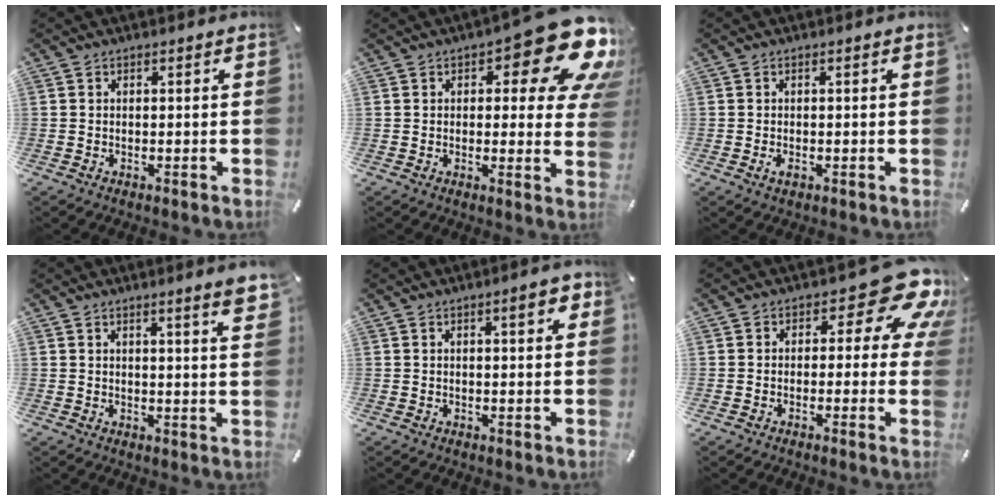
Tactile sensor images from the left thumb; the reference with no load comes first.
{"total": 16.9, "force": [8.5, 6.6, 13.0], "torque": [-0.160, -0.062, 0.139]}
{"total": 1.4, "force": [-0.6, 0.6, 1.1], "torque": [-0.020, -0.001, -0.008]}
{"total": 5.3, "force": [3.2, 0.2, 4.3], "torque": [-0.071, -0.015, 0.051]}
{"total": 4.5, "force": [1.9, 1.3, 3.9], "torque": [-0.055, -0.003, 0.025]}
{"total": 13.5, "force": [5.9, 6.2, 10.4], "torque": [-0.127, -0.037, 0.099]}